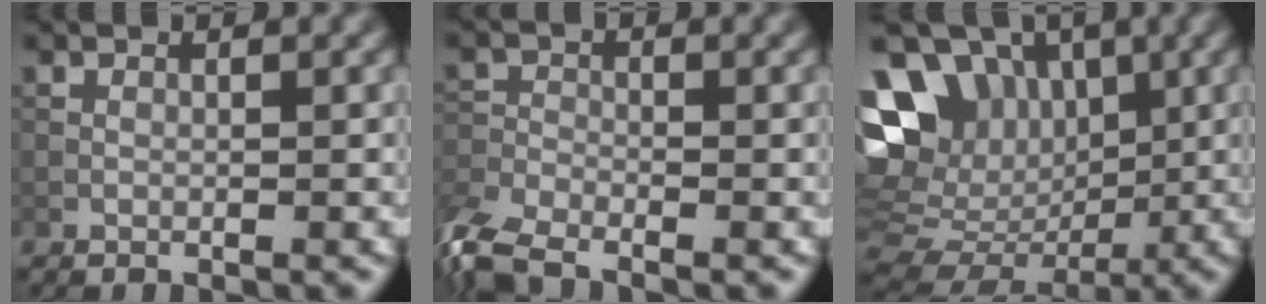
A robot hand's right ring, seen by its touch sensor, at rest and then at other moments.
{"total": 6.9, "force": [-5.6, 2.2, 3.3], "torque": [-0.072, -0.028, -0.117]}
{"total": 13.4, "force": [3.4, 10.7, 7.4], "torque": [-0.146, 0.021, 0.056]}